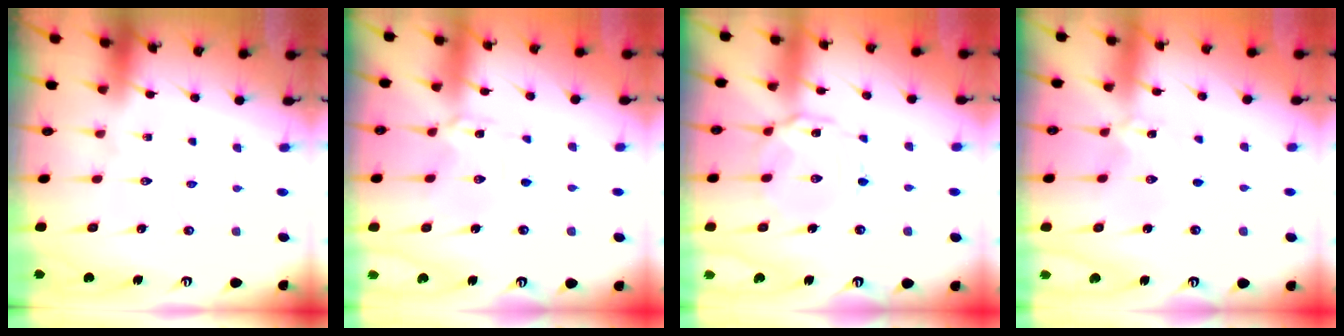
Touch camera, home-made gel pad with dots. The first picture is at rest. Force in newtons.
{"total": 1.5, "press": 1.5, "slide": 0.2}
{"total": 7.5, "press": 7.4, "slide": 0.5}
{"total": 0.0}